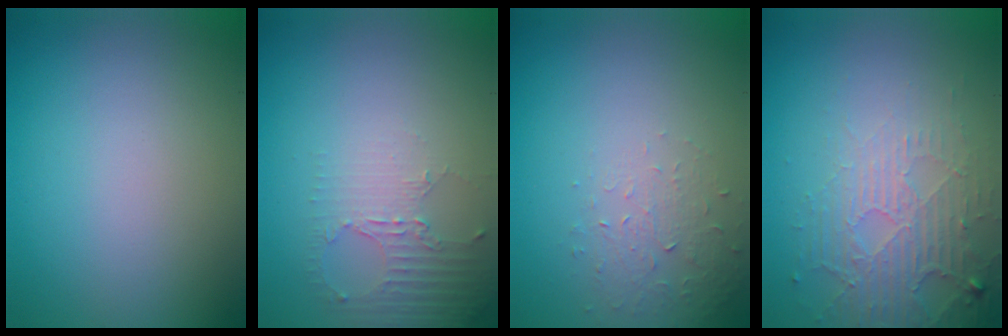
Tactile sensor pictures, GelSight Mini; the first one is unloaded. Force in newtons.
{"total": 2.7, "press": 1.9, "slide": 1.9}
{"total": 1.4, "press": 0.7, "slide": 1.2}
{"total": 5.2, "press": 3.4, "slide": 4.0}